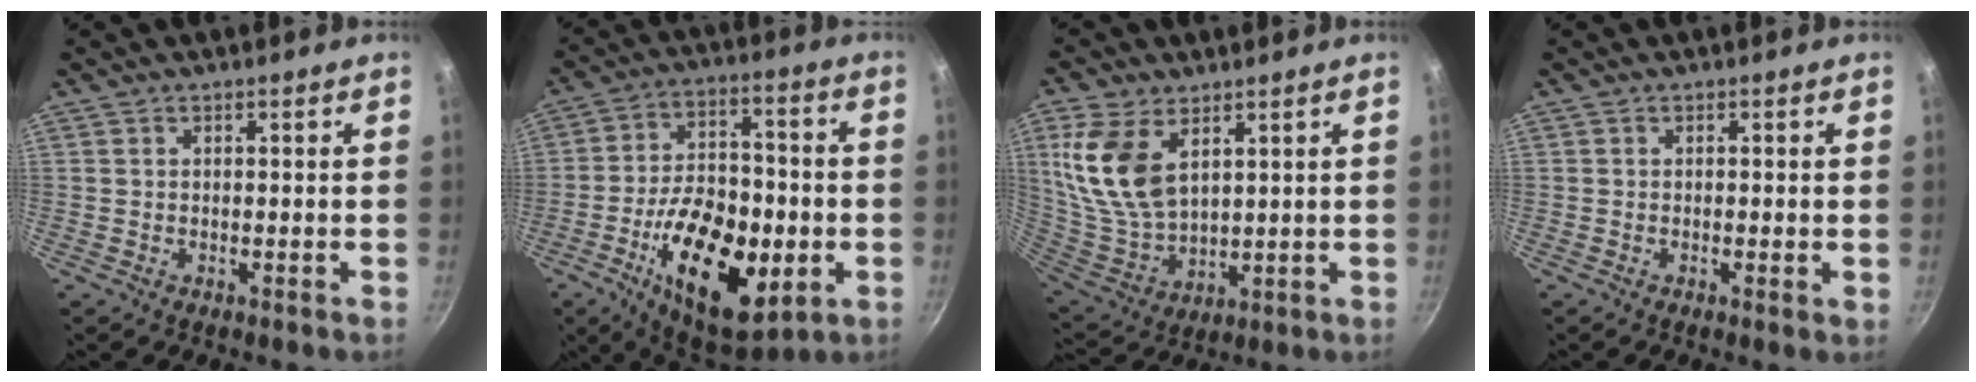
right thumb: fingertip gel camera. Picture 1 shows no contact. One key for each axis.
{"total": 23.1, "fx": -6.6, "fy": 12.1, "fz": 18.6, "tx": -0.269, "ty": 0.021, "tz": -0.099}
{"total": 15.0, "fx": 5.6, "fy": 8.7, "fz": 10.8, "tx": -0.212, "ty": -0.029, "tz": 0.126}
{"total": 1.0, "fx": -0.2, "fy": 0.3, "fz": 1.0, "tx": -0.015, "ty": -0.002, "tz": -0.005}